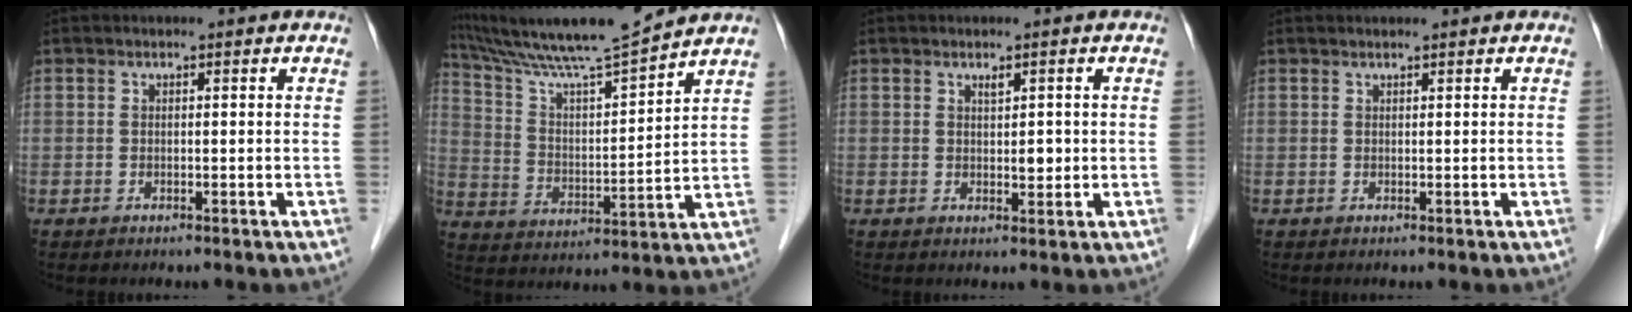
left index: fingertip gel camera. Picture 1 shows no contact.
{"total": 14.4, "force": [13.0, -1.0, 6.1], "torque": [-0.116, 0.006, 0.228]}
{"total": 2.0, "force": [0.4, 0.9, 1.7], "torque": [-0.026, -0.002, 0.009]}
{"total": 1.0, "force": [0.9, -0.1, 0.3], "torque": [-0.006, 0.008, 0.019]}